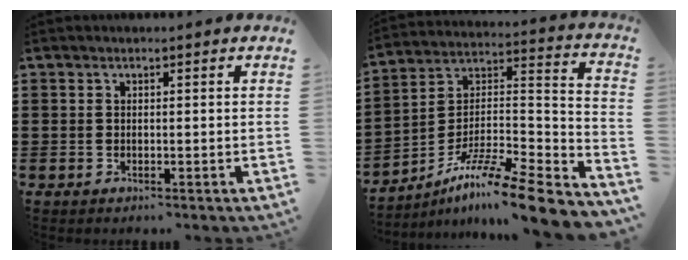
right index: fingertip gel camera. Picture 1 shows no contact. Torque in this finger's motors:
{"motor_torque": [1.09, 1.05, 0.63, 0.21]}